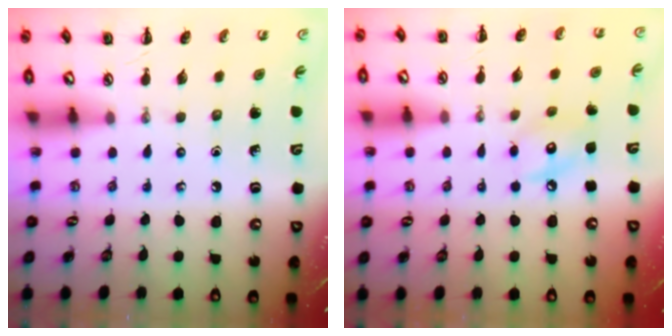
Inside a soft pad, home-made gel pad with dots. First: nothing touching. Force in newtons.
{"total": 8.1, "press": 8.1, "slide": 0.6}